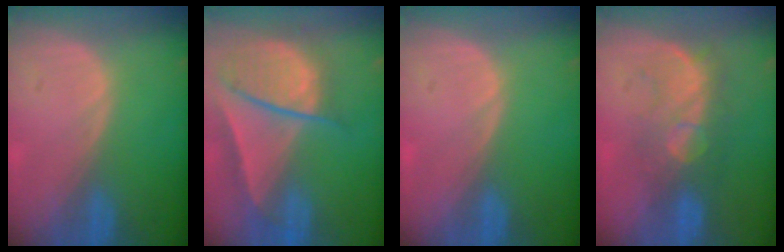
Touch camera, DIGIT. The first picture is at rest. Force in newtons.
{"total": 9.4, "press": 8.1, "slide": 4.8}
{"total": 0.0}
{"total": 7.7, "press": 7.5, "slide": 1.7}